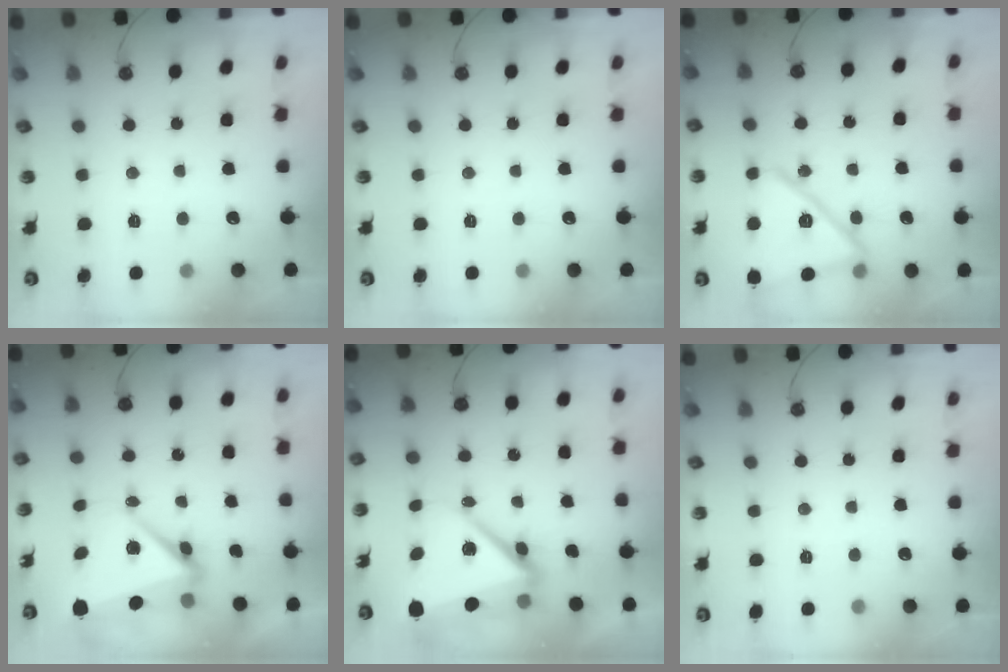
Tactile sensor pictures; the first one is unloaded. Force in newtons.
{"total": 0.0}
{"total": 17.3, "press": 17.3, "slide": 1.2}
{"total": 7.8, "press": 7.5, "slide": 2.1}
{"total": 12.0, "press": 11.9, "slide": 1.6}
{"total": 0.0}